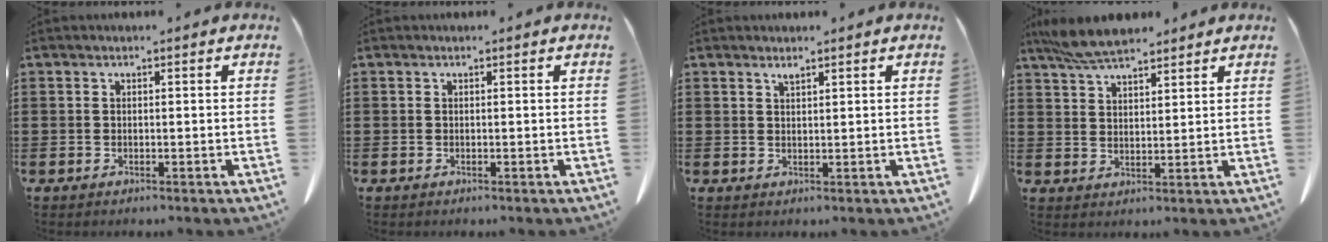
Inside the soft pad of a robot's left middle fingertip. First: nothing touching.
{"total": 0.0}
{"total": 1.3, "force": [1.2, 0.0, 0.5], "torque": [-0.013, -0.004, 0.024]}
{"total": 6.4, "force": [5.6, 1.4, 2.8], "torque": [-0.072, -0.011, 0.105]}